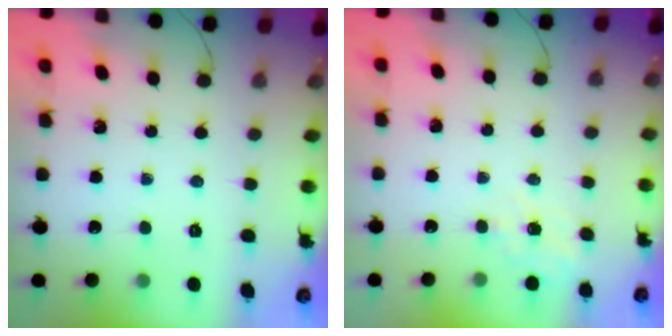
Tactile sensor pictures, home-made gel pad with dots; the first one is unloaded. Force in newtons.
{"total": 5.1, "press": 4.8, "slide": 1.6}